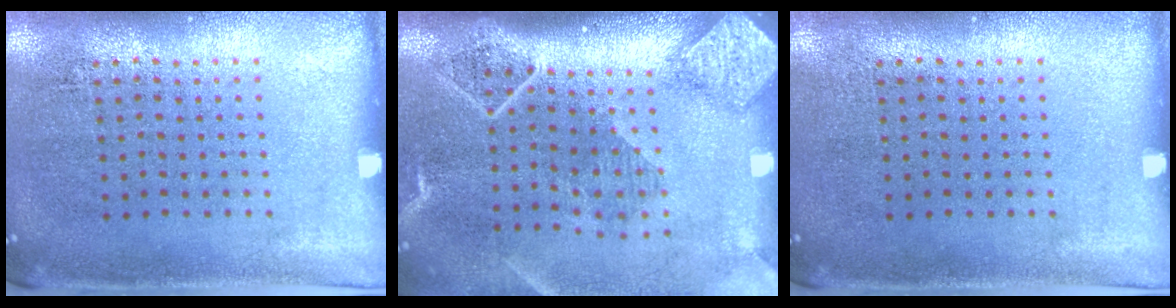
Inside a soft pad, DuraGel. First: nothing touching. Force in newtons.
{"total": 2.7, "press": 2.0, "slide": 1.8}
{"total": 0.0}